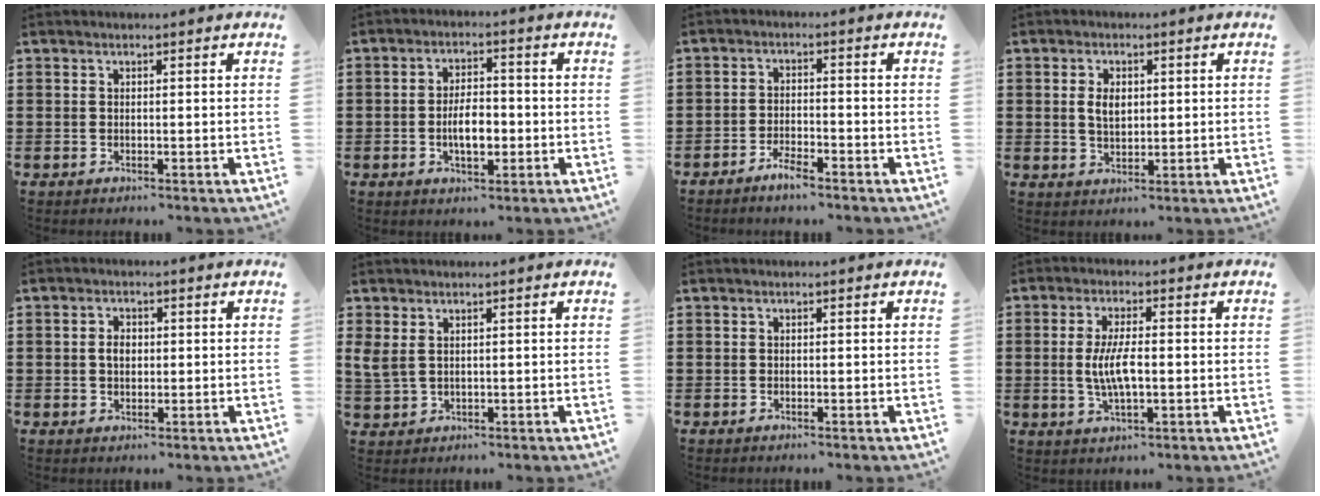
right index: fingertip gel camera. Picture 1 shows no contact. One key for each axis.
{"total": 5.1, "fx": -1.1, "fy": 2.4, "fz": 4.3, "tx": -0.077, "ty": 0.002, "tz": -0.022}
{"total": 2.8, "fx": -2.5, "fy": 0.7, "fz": 1.1, "tx": -0.029, "ty": 0.007, "tz": -0.050}
{"total": 3.6, "fx": 0.5, "fy": 2.1, "fz": 2.9, "tx": -0.053, "ty": 0.006, "tz": 0.006}
{"total": 2.3, "fx": 0.1, "fy": 1.5, "fz": 1.8, "tx": -0.036, "ty": 0.007, "tz": 0.001}
{"total": 2.2, "fx": 1.2, "fy": 1.1, "fz": 1.6, "tx": -0.043, "ty": 0.001, "tz": 0.020}
{"total": 0.0}
{"total": 6.0, "fx": -0.5, "fy": 1.8, "fz": 5.7, "tx": -0.123, "ty": -0.005, "tz": -0.017}